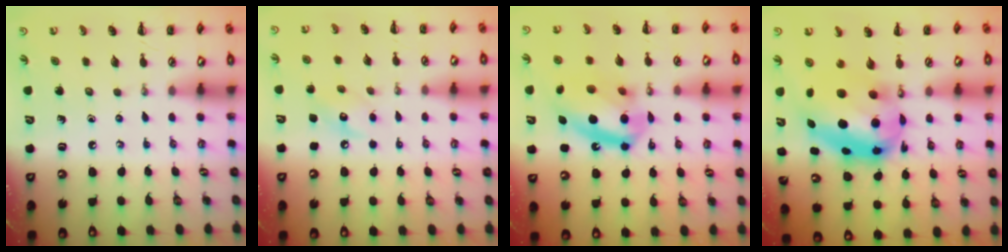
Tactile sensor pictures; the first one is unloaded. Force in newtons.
{"total": 8.0, "press": 8.0, "slide": 0.7}
{"total": 16.8, "press": 16.4, "slide": 3.5}
{"total": 12.8, "press": 12.4, "slide": 3.1}